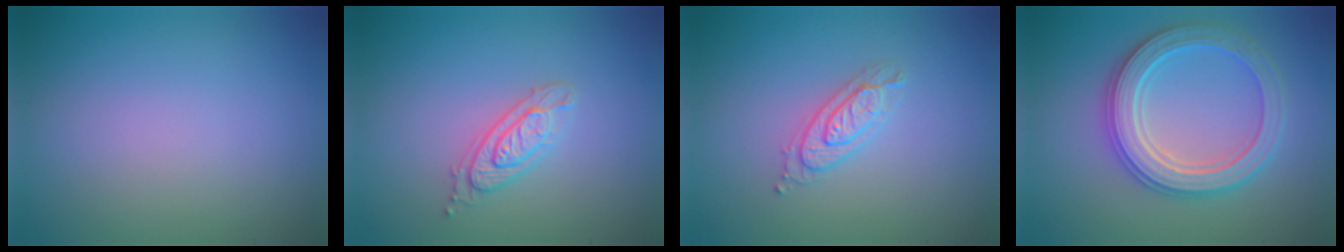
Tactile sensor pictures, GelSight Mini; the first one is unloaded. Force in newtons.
{"total": 2.4, "press": 2.2, "slide": 0.8}
{"total": 2.2, "press": 2.1, "slide": 0.5}
{"total": 5.3, "press": 5.2, "slide": 0.9}